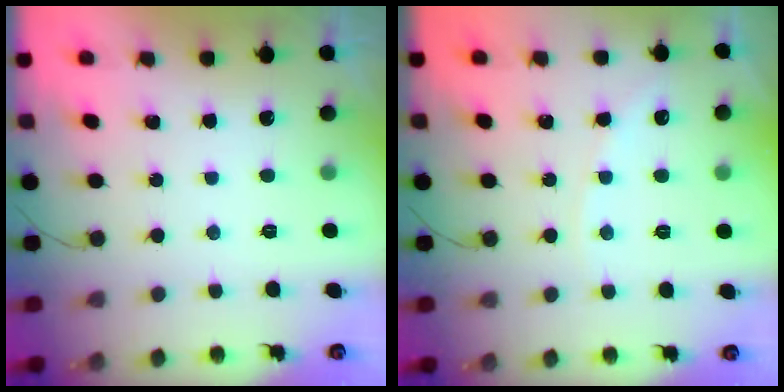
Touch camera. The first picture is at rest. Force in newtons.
{"total": 2.6, "press": 2.6, "slide": 0.4}